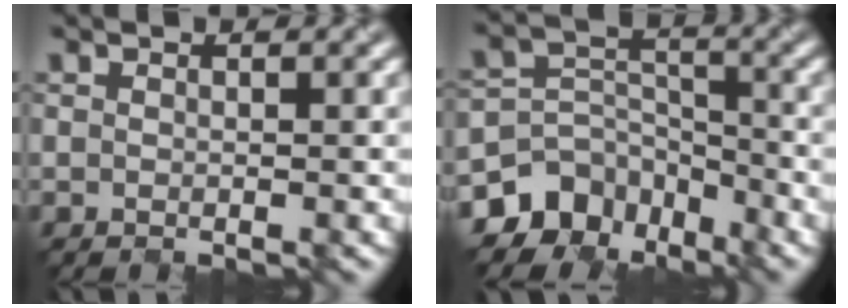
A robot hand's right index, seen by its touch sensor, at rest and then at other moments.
{"total": 8.3, "force": [-6.4, 5.2, 1.2], "torque": [-0.012, 0.001, -0.109]}